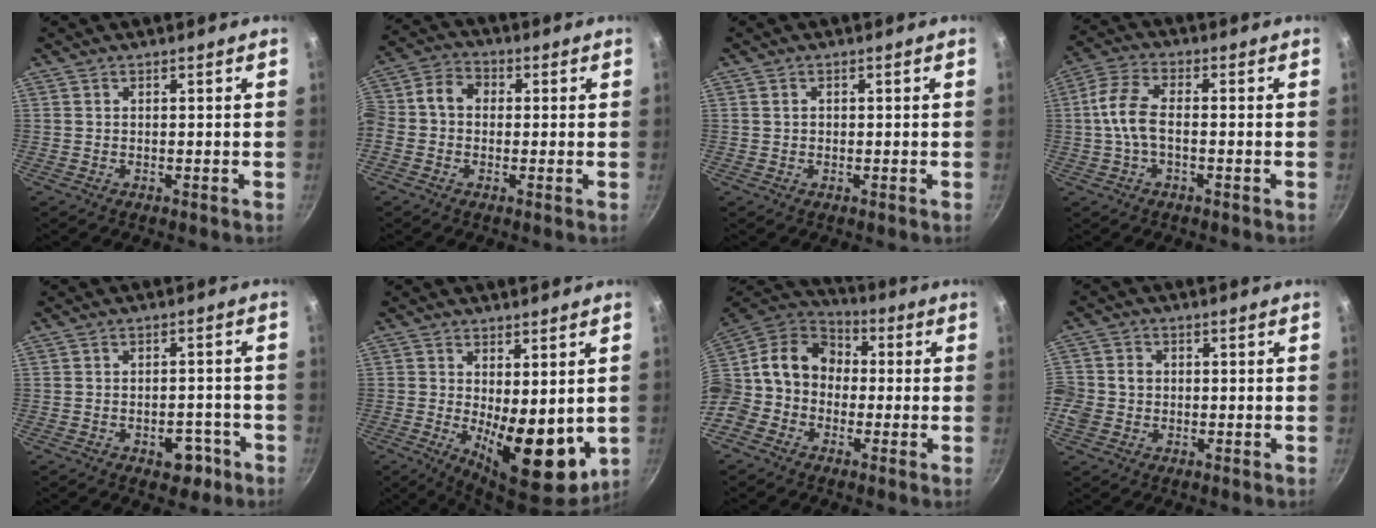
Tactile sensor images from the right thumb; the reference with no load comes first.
{"total": 8.4, "force": [-0.1, 6.7, 5.1], "torque": [-0.095, 0.032, -0.025]}
{"total": 0.9, "force": [0.1, 0.8, 0.4], "torque": [-0.004, 0.004, 0.001]}
{"total": 7.5, "force": [-0.8, 3.8, 6.4], "torque": [-0.138, 0.026, -0.026]}
{"total": 5.5, "force": [-2.7, 3.4, 3.3], "torque": [-0.018, 0.023, -0.028]}
{"total": 13.2, "force": [-0.4, 5.9, 11.8], "torque": [-0.140, -0.027, 0.008]}
{"total": 15.7, "force": [-1.4, 13.4, 8.0], "torque": [-0.122, 0.052, -0.050]}
{"total": 8.0, "force": [-1.0, 7.1, 3.4], "torque": [-0.076, 0.017, -0.026]}